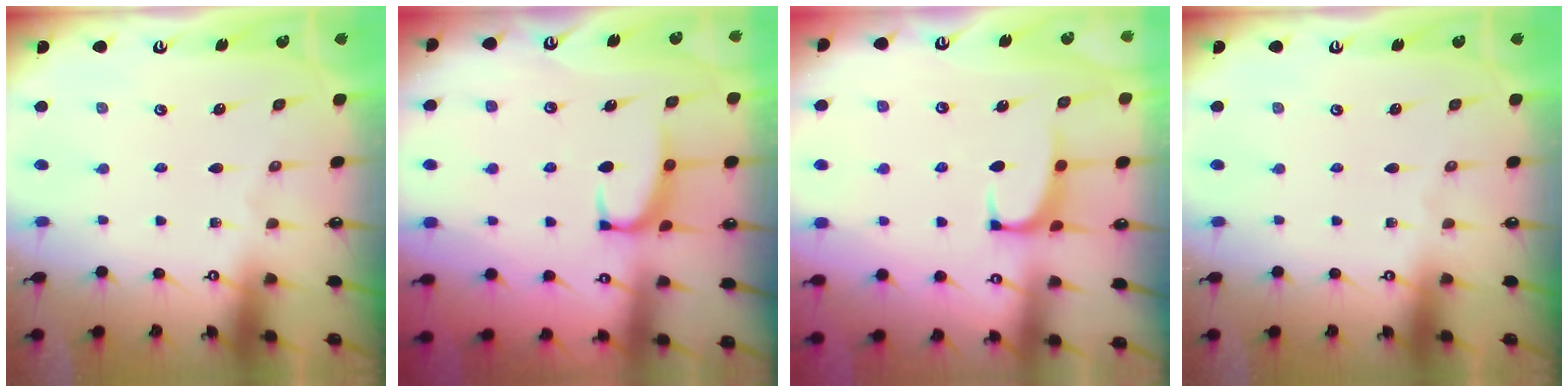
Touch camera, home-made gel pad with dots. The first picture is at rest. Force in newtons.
{"total": 2.9, "press": 2.8, "slide": 1.0}
{"total": 1.0, "press": 0.4, "slide": 0.9}
{"total": 0.0}